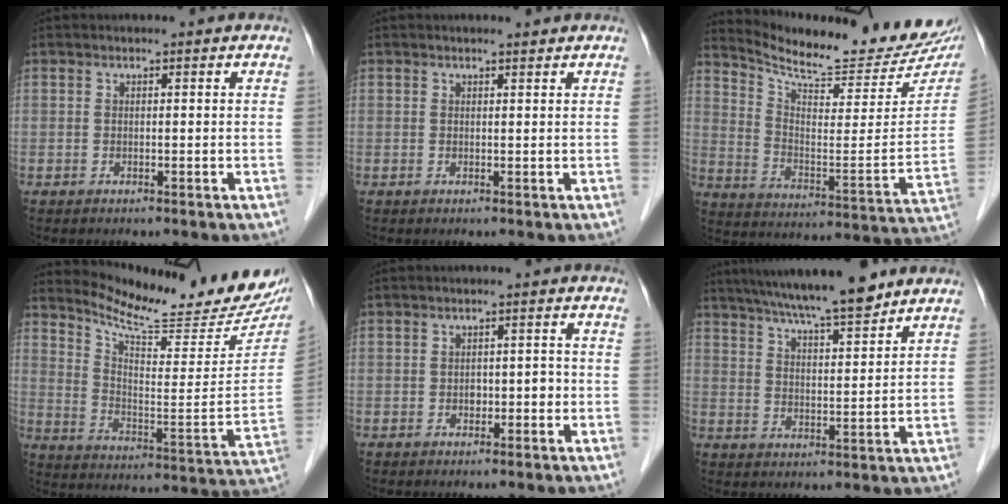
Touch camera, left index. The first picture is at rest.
{"total": 0.9, "force": [0.8, 0.0, 0.2], "torque": [-0.009, -0.001, 0.015]}
{"total": 20.2, "force": [18.9, 2.8, 6.4], "torque": [-0.107, -0.077, 0.261]}
{"total": 20.7, "force": [18.9, 1.6, 8.2], "torque": [-0.133, -0.085, 0.263]}
{"total": 2.3, "force": [-0.9, 1.4, 1.5], "torque": [-0.022, 0.011, -0.010]}
{"total": 13.4, "force": [11.3, 0.9, 7.1], "torque": [-0.116, 0.011, 0.178]}